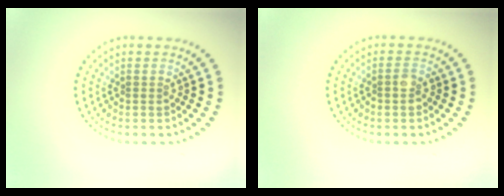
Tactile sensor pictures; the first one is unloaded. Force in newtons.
{"total": 1.4, "press": 1.3, "slide": 0.5}